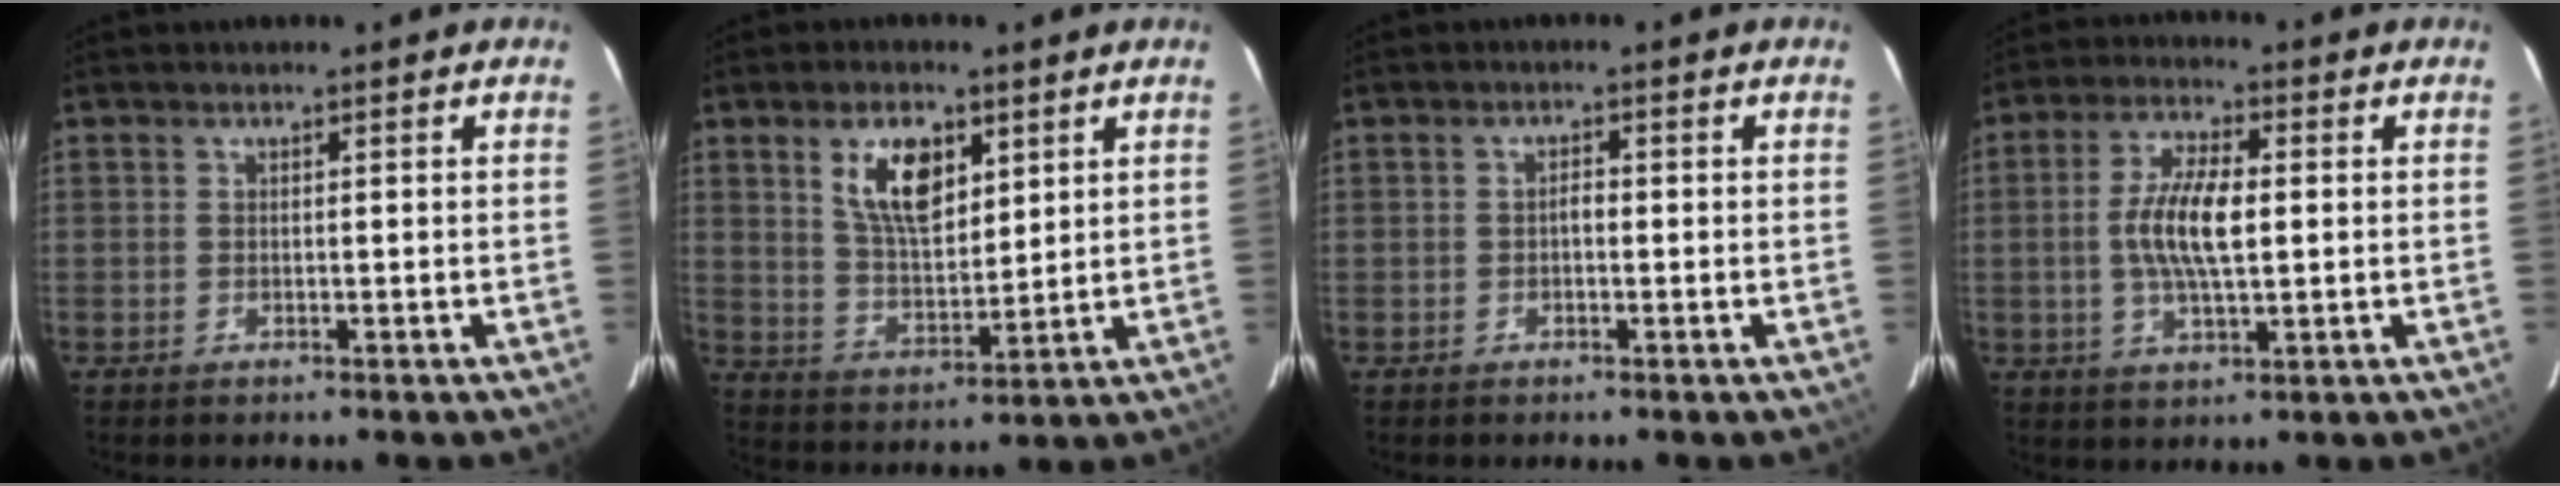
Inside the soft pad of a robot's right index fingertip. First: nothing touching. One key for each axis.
{"total": 10.3, "fx": 4.8, "fy": 5.0, "fz": 7.6, "tx": -0.136, "ty": 0.007, "tz": 0.097}
{"total": 1.2, "fx": -0.3, "fy": 0.7, "fz": 1.0, "tx": -0.017, "ty": 0.007, "tz": -0.007}
{"total": 9.5, "fx": 0.2, "fy": 3.5, "fz": 8.8, "tx": -0.172, "ty": 0.006, "tz": 0.003}